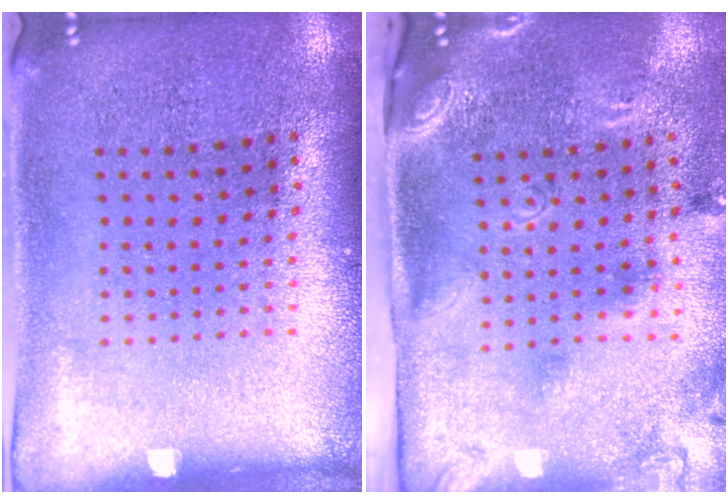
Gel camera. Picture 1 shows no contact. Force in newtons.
{"total": 2.7, "press": 1.8, "slide": 2.1}